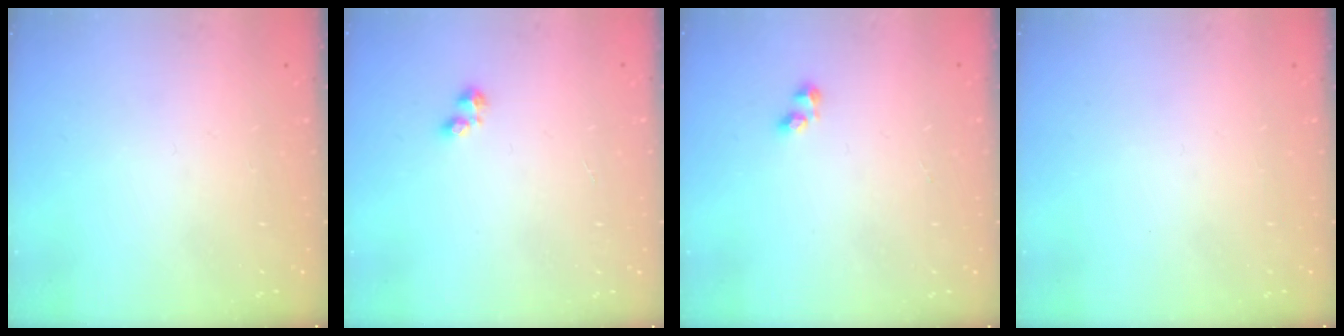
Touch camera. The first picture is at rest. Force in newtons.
{"total": 2.0, "press": 2.0, "slide": 0.2}
{"total": 2.4, "press": 2.1, "slide": 1.1}
{"total": 0.0}